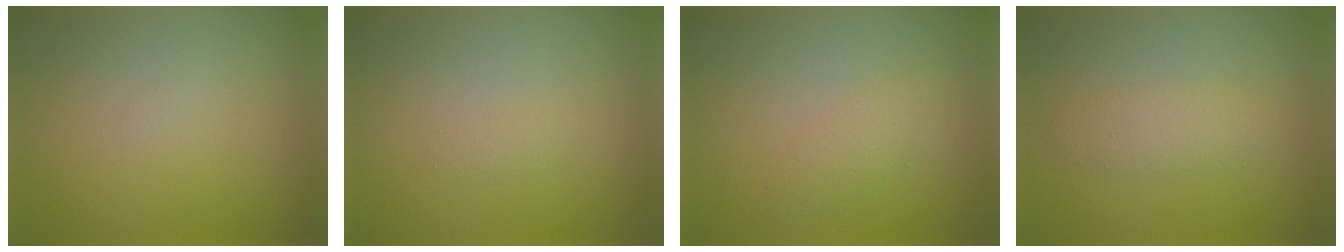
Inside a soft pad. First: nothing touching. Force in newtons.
{"total": 0.6, "press": 0.6, "slide": 0.0}
{"total": 1.7, "press": 1.7, "slide": 0.0}
{"total": 1.9, "press": 1.9, "slide": 0.1}